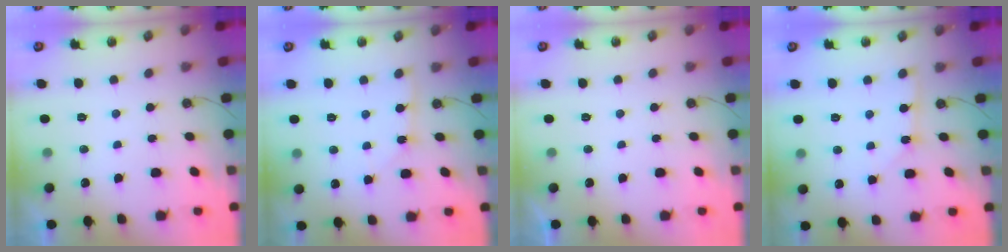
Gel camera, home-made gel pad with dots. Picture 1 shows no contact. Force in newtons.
{"total": 3.1, "press": 3.0, "slide": 0.4}
{"total": 0.0}
{"total": 1.9, "press": 1.8, "slide": 0.2}